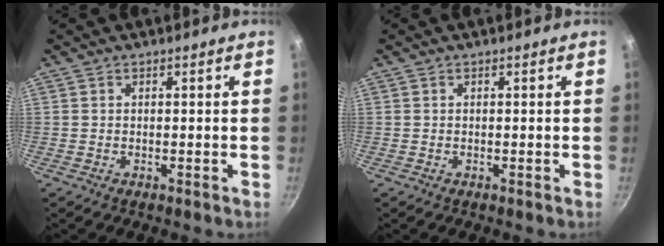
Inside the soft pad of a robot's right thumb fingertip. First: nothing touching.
{"total": 0.0}